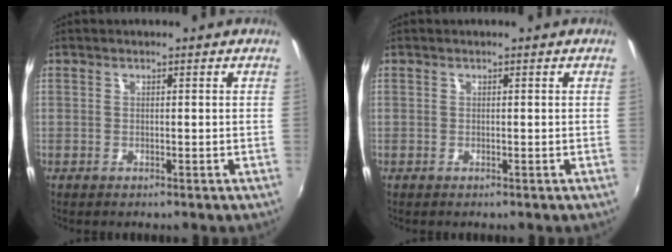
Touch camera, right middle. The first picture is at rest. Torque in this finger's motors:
{"motor_torque": [0.00, 0.00, 0.00, 0.00]}